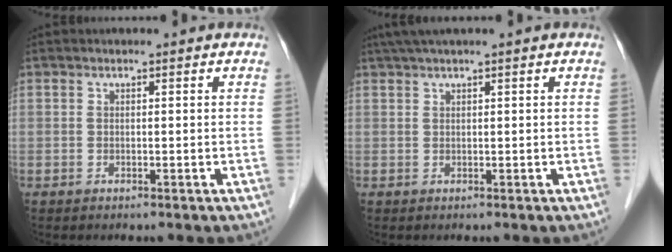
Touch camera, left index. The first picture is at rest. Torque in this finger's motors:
{"motor_torque": [0.62, -0.57, 0.23, 0.14]}